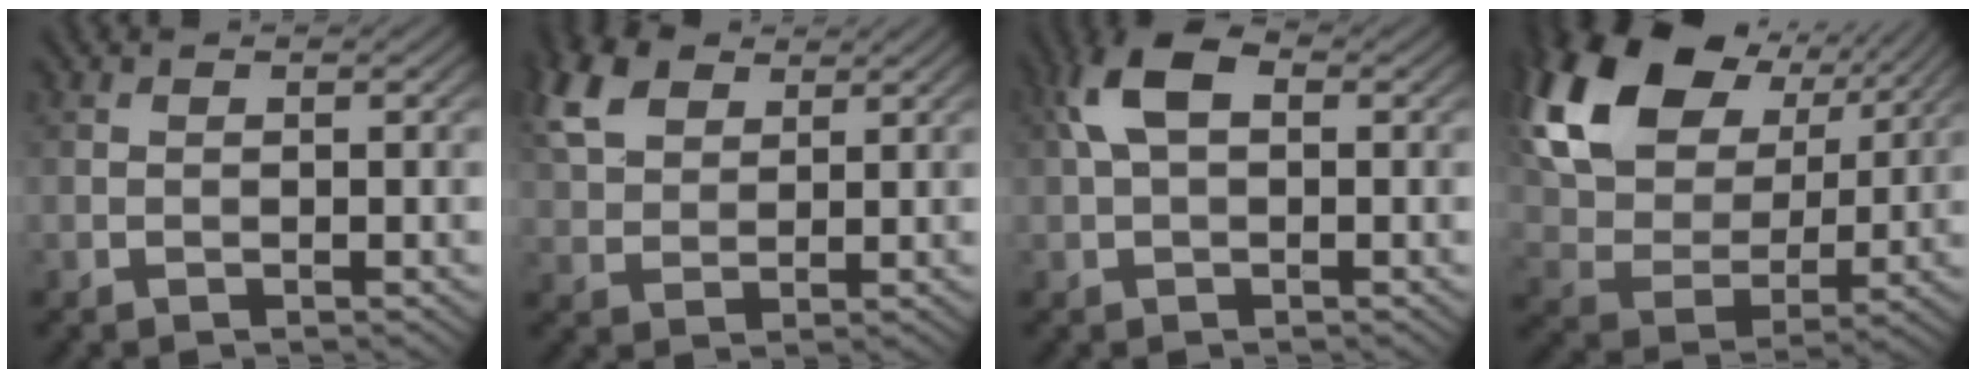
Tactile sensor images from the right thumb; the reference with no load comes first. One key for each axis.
{"total": 7.7, "fx": 3.9, "fy": 4.8, "fz": 4.7, "tx": -0.133, "ty": 0.020, "tz": 0.079}
{"total": 5.6, "fx": 1.3, "fy": 3.1, "fz": 4.6, "tx": -0.101, "ty": 0.015, "tz": 0.018}
{"total": 19.2, "fx": 9.0, "fy": 12.5, "fz": 11.4, "tx": -0.279, "ty": 0.038, "tz": 0.156}